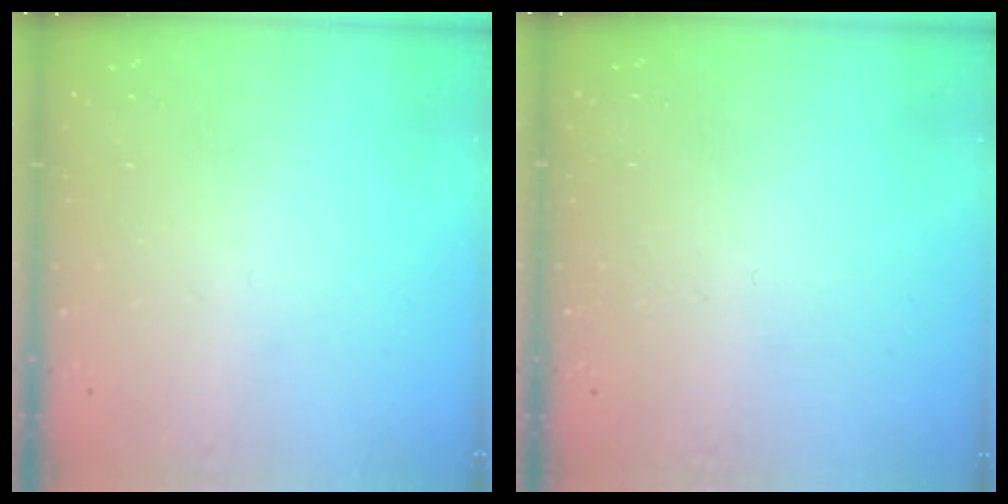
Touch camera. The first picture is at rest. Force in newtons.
{"total": 0.0}